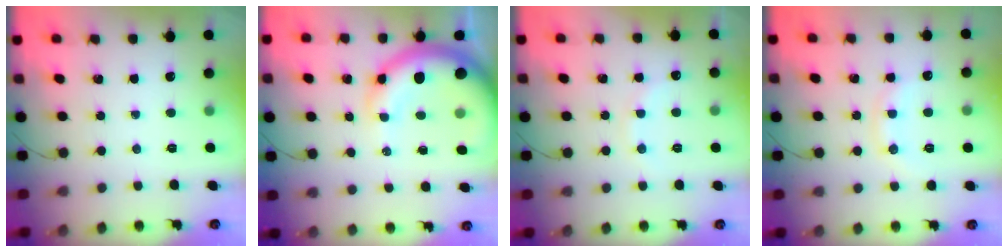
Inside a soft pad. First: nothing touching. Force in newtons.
{"total": 11.5, "press": 11.1, "slide": 2.8}
{"total": 6.7, "press": 6.5, "slide": 1.6}
{"total": 8.1, "press": 8.0, "slide": 1.1}